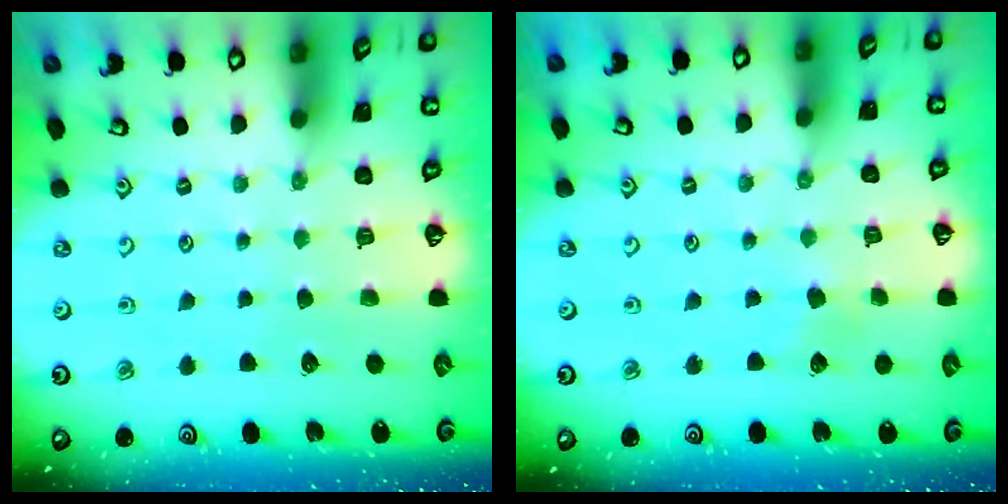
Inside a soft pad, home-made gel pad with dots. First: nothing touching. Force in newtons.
{"total": 3.8, "press": 3.8, "slide": 0.4}